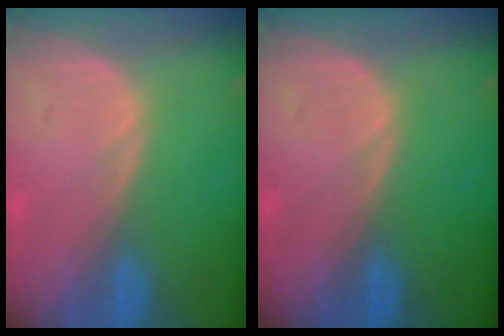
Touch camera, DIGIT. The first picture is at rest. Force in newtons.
{"total": 0.0}